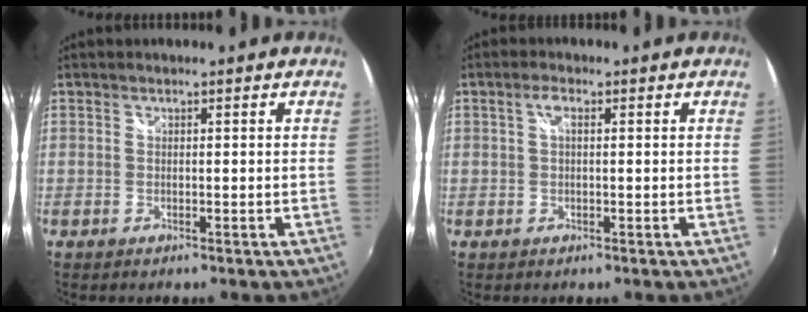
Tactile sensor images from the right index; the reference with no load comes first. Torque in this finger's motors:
{"motor_torque": [0.17, -0.07, 0.14, 0.03]}